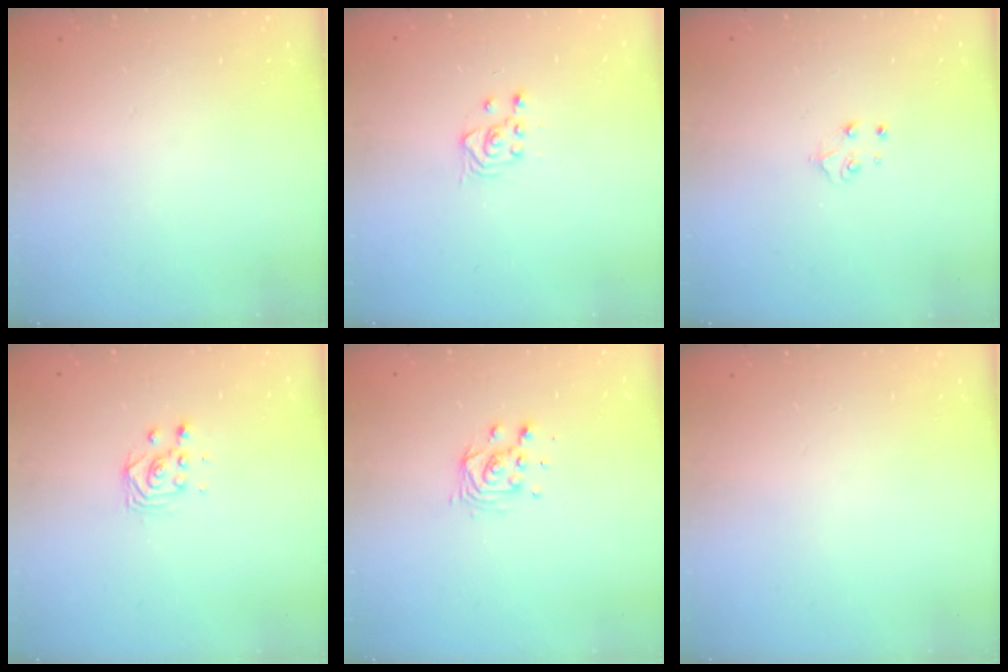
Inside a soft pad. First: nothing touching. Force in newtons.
{"total": 3.4, "press": 3.1, "slide": 1.4}
{"total": 4.5, "press": 4.5, "slide": 0.6}
{"total": 2.8, "press": 2.8, "slide": 0.3}
{"total": 6.4, "press": 6.4, "slide": 0.3}
{"total": 0.0}